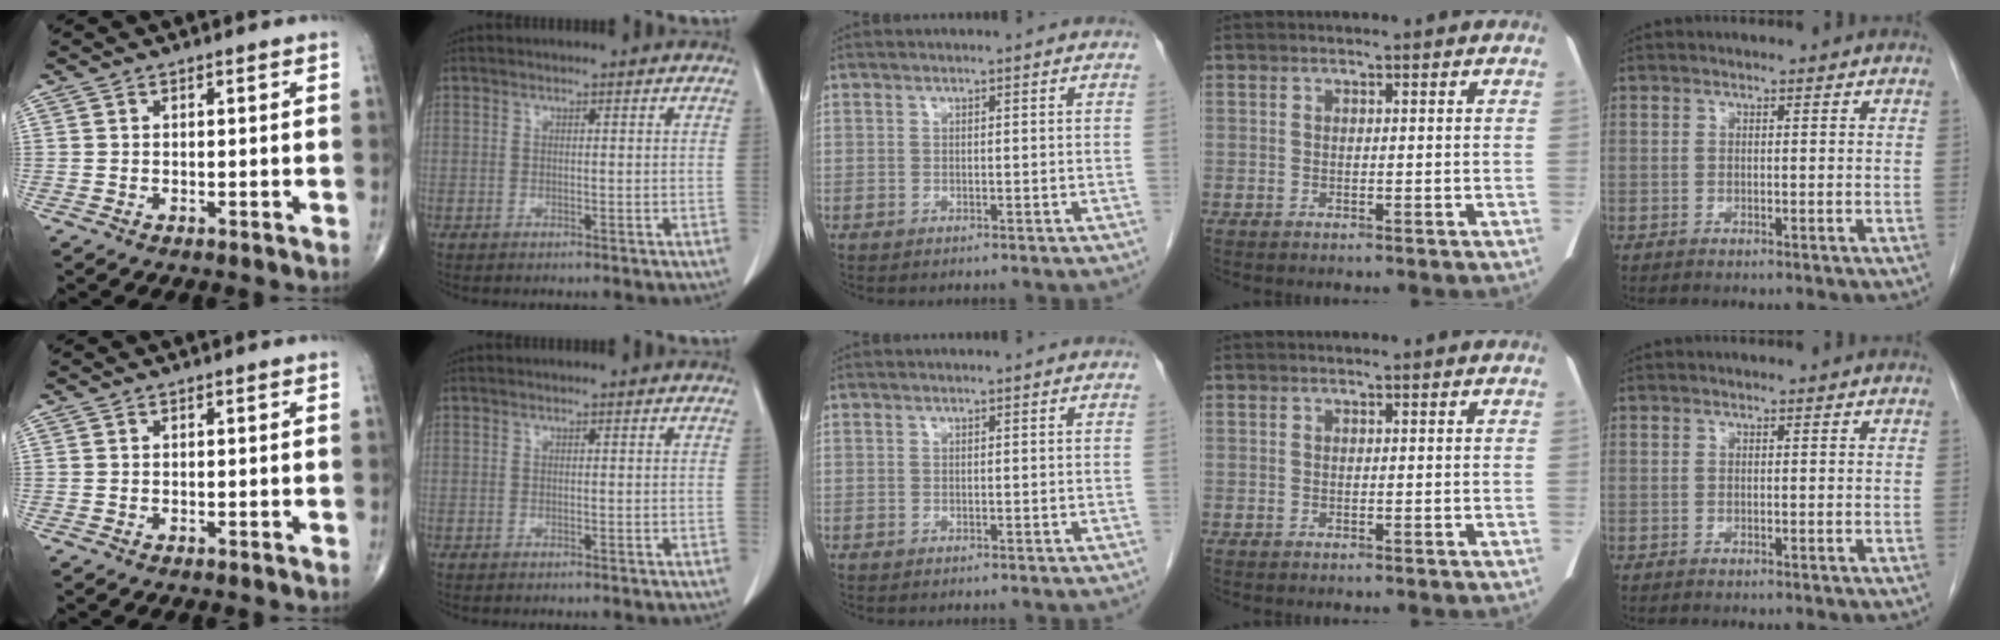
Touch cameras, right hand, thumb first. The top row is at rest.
{}